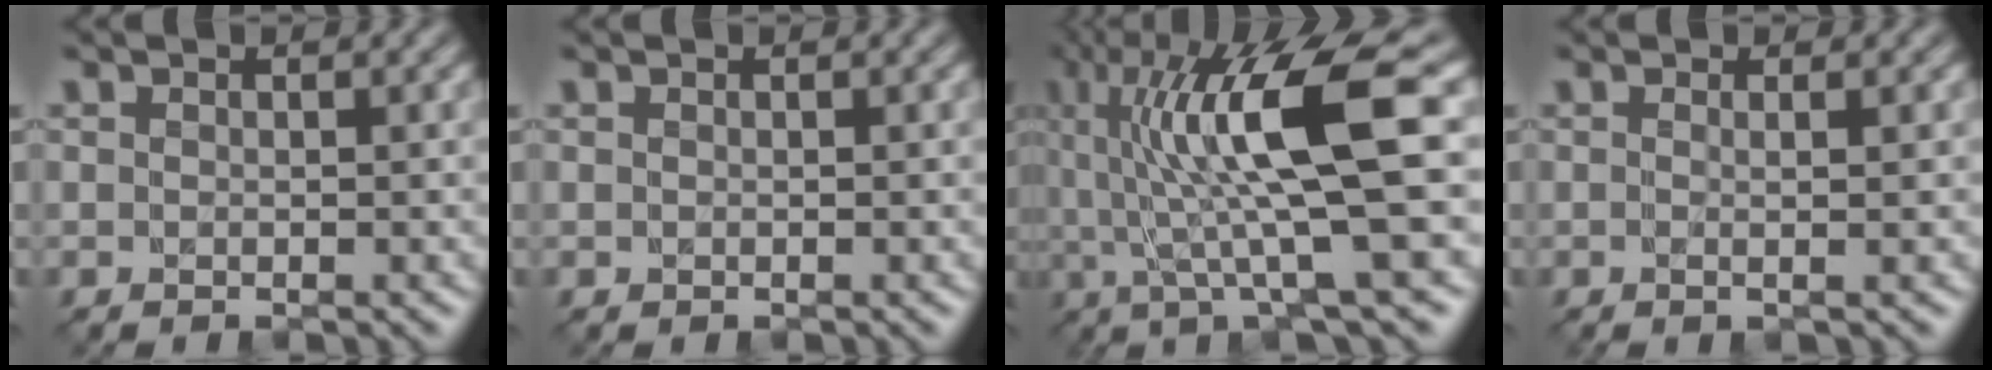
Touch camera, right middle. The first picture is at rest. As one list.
[{"total": 0.0}, {"total": 12.0, "force": [2.5, 2.3, 11.5], "torque": [-0.187, 0.011, 0.046]}, {"total": 1.2, "force": [0.2, 0.4, 1.1], "torque": [-0.016, 0.001, -0.013]}]